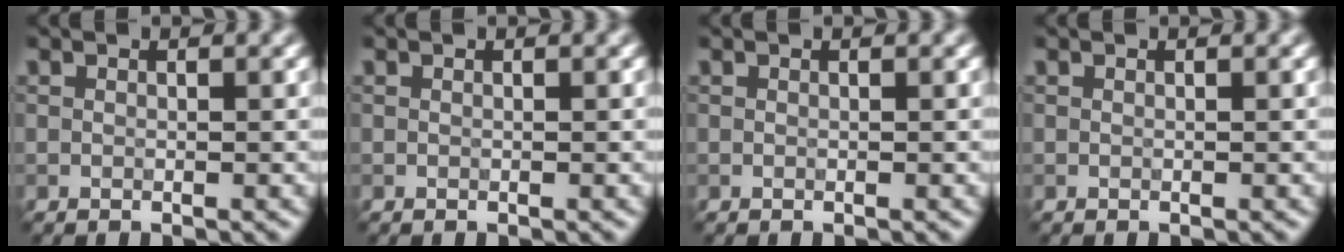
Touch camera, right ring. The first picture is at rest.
{"total": 0.0}
{"total": 0.0}
{"total": 0.0}